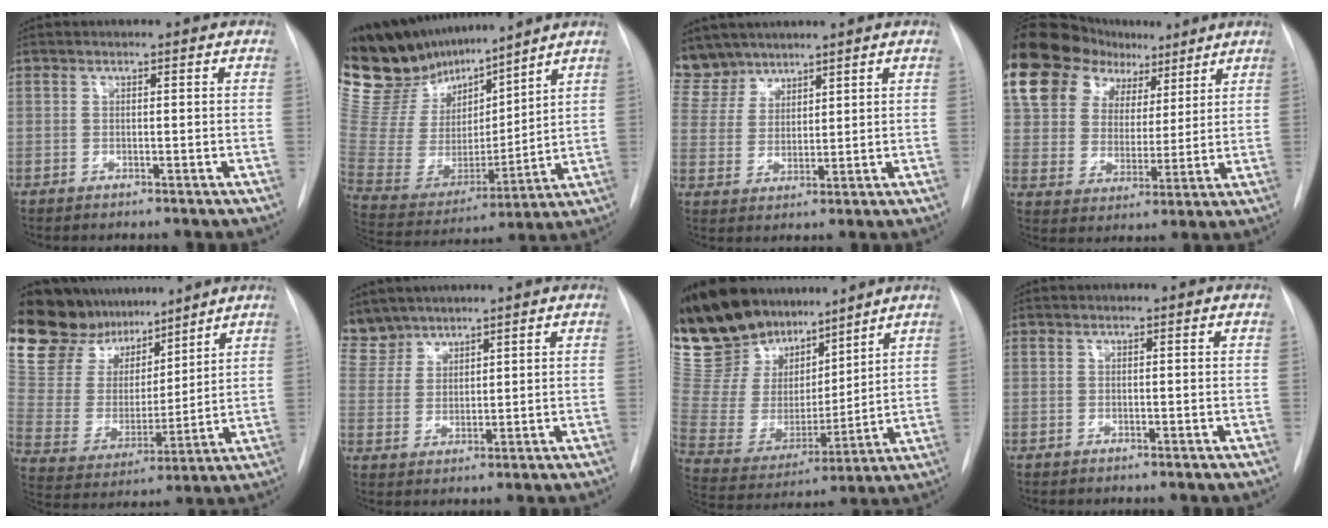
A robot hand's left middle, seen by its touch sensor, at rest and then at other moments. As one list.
[{"total": 21.0, "force": [18.5, 4.9, 8.7], "torque": [-0.164, -0.001, 0.352]}, {"total": 6.9, "force": [6.2, 3.0, 0.0], "torque": [0.003, 0.005, 0.133]}, {"total": 18.4, "force": [12.1, 11.5, 7.7], "torque": [-0.139, 0.060, 0.214]}, {"total": 17.6, "force": [14.8, 8.0, 5.3], "torque": [-0.098, 0.016, 0.279]}, {"total": 5.5, "force": [5.2, 1.8, -0.3], "torque": [0.006, 0.005, 0.114]}, {"total": 21.8, "force": [18.0, 8.8, 8.5], "torque": [-0.166, 0.021, 0.337]}, {"total": 0.0}]